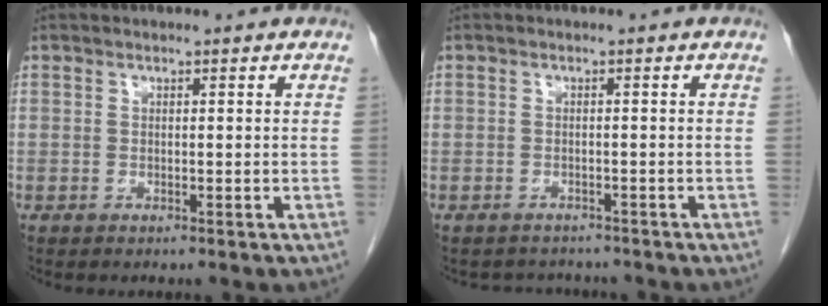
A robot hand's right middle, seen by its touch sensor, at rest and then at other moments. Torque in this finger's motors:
{"motor_torque": [0.01, -0.01, 0.00, 0.00]}